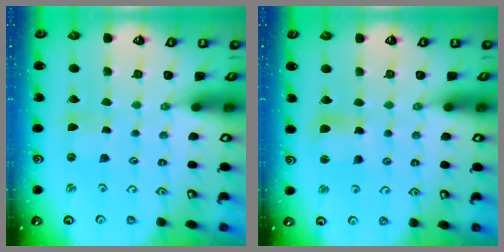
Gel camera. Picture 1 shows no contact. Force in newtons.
{"total": 6.0, "press": 5.9, "slide": 0.9}